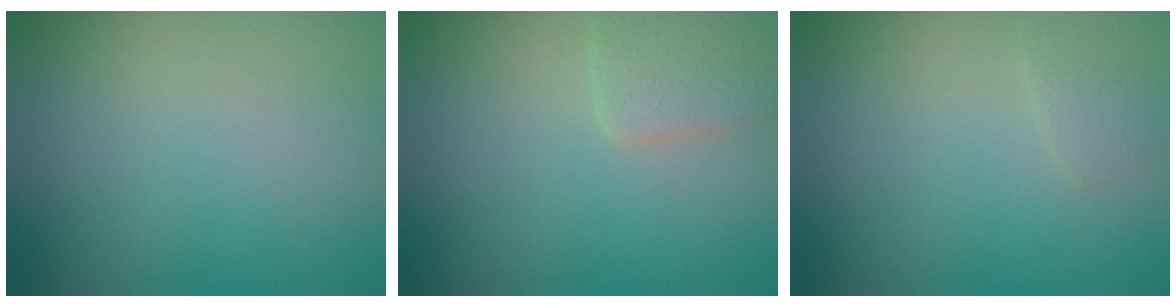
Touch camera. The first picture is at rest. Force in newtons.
{"total": 2.1, "press": 2.1, "slide": 0.1}
{"total": 0.7, "press": 0.7, "slide": 0.1}